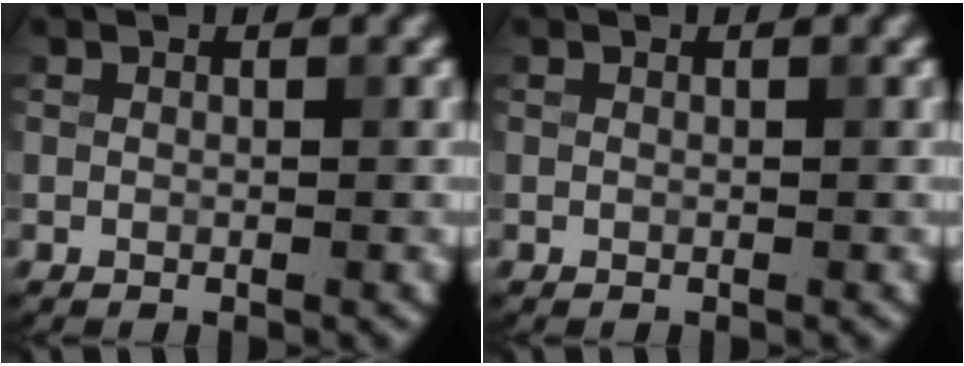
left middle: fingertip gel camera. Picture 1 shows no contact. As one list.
[{"total": 0.0}]